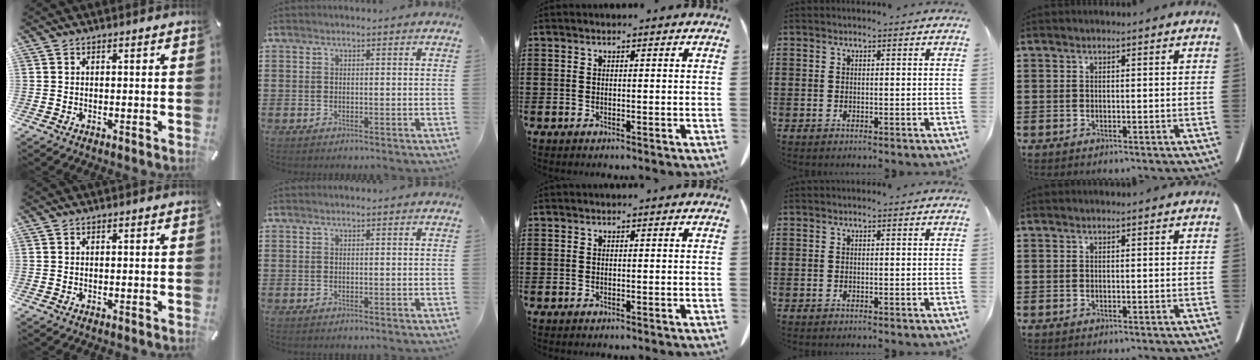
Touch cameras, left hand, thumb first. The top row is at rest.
{}